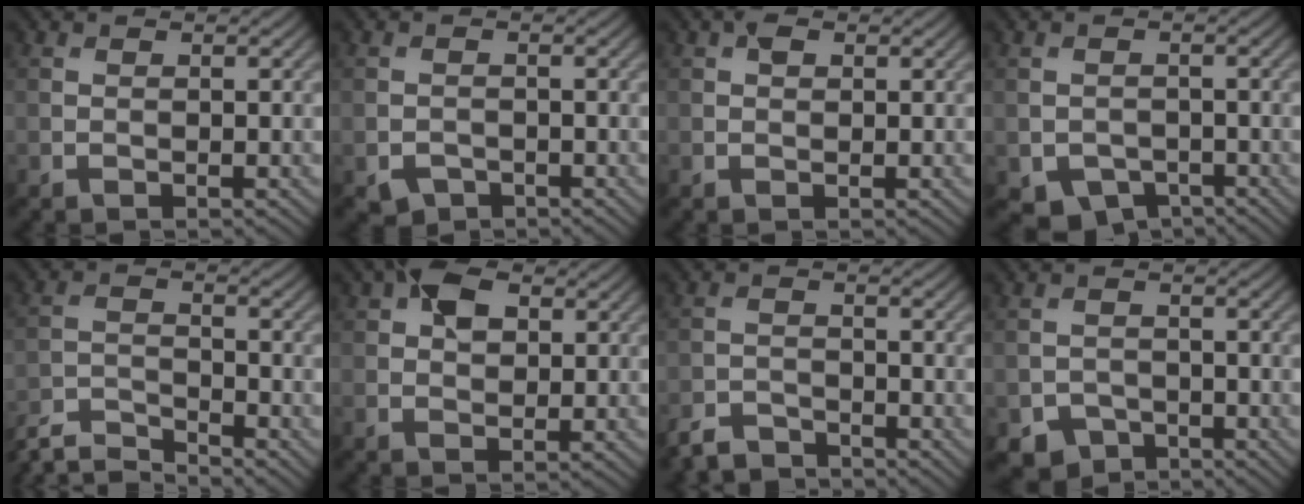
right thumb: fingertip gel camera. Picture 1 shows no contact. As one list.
[{"total": 1.8, "force": [-1.3, 1.1, 0.5], "torque": [-0.009, -0.005, -0.024]}, {"total": 1.3, "force": [0.6, 0.8, 0.8], "torque": [-0.014, 0.002, 0.009]}, {"total": 3.9, "force": [-2.4, 2.6, 1.5], "torque": [-0.030, -0.016, -0.039]}, {"total": 6.5, "force": [-6.1, 1.0, 2.0], "torque": [-0.043, -0.011, -0.122]}, {"total": 4.6, "force": [1.8, 2.9, 3.1], "torque": [-0.055, 0.009, 0.025]}, {"total": 3.8, "force": [-3.6, 0.9, 0.8], "torque": [-0.014, -0.005, -0.076]}, {"total": 3.4, "force": [-2.5, 2.1, 0.8], "torque": [-0.012, -0.006, -0.047]}]